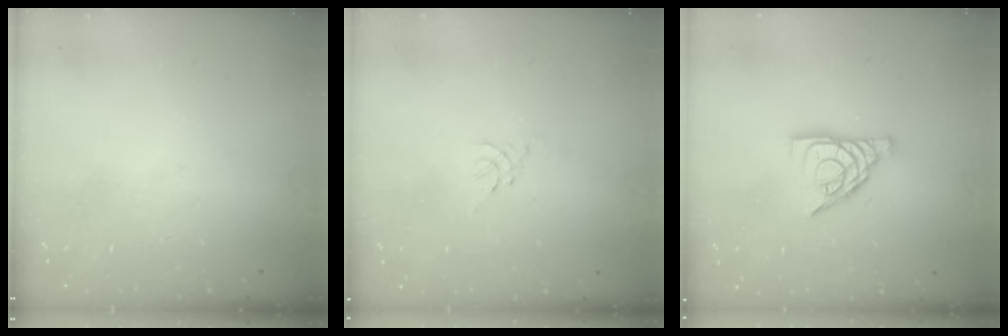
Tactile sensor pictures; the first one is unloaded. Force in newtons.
{"total": 0.5, "press": 0.4, "slide": 0.3}
{"total": 10.4, "press": 10.4, "slide": 1.2}